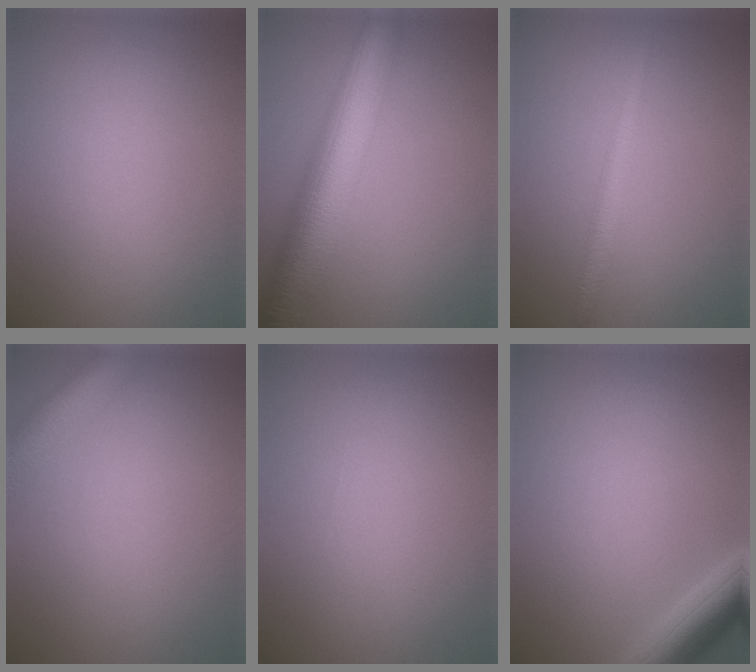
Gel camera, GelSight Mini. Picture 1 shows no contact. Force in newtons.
{"total": 9.5, "press": 9.5, "slide": 0.5}
{"total": 2.0, "press": 2.0, "slide": 0.1}
{"total": 5.1, "press": 5.1, "slide": 0.3}
{"total": 0.0}
{"total": 4.7, "press": 4.7, "slide": 0.3}